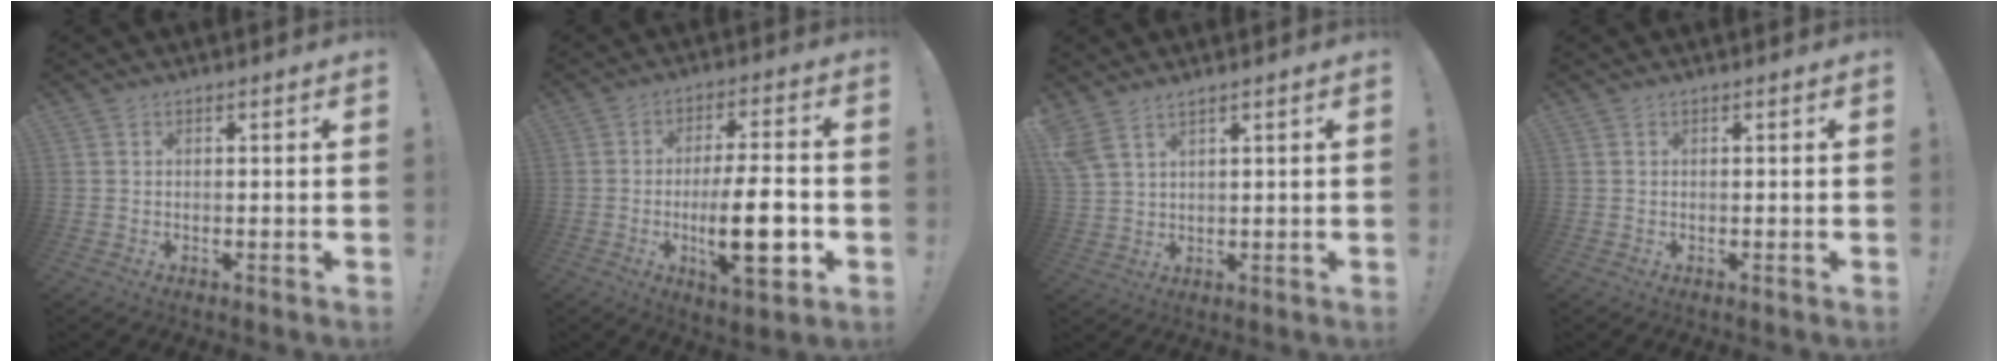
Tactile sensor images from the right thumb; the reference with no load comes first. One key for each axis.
{"total": 15.5, "fx": -3.8, "fy": 3.7, "fz": 14.6, "tx": -0.224, "ty": -0.001, "tz": -0.062}
{"total": 4.9, "fx": 3.6, "fy": 1.7, "fz": 2.8, "tx": -0.063, "ty": -0.010, "tz": 0.074}
{"total": 0.0}